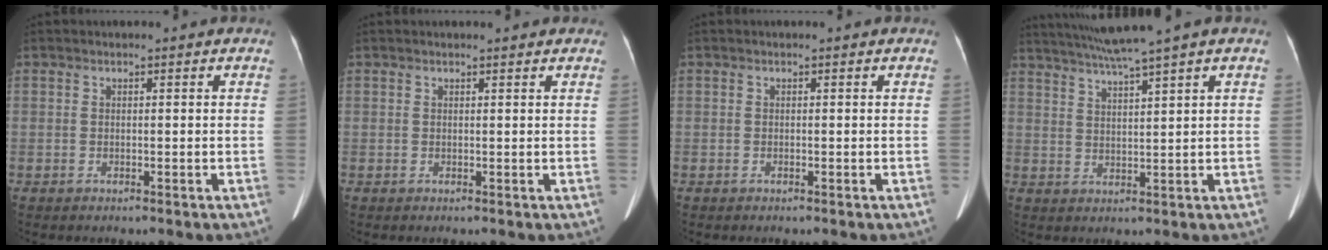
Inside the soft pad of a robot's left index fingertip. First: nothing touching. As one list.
[{"total": 2.2, "force": [2.0, 0.4, 0.9], "torque": [-0.011, 0.009, 0.020]}, {"total": 0.0}, {"total": 7.5, "force": [6.0, -1.9, 4.0], "torque": [-0.070, 0.013, 0.105]}]